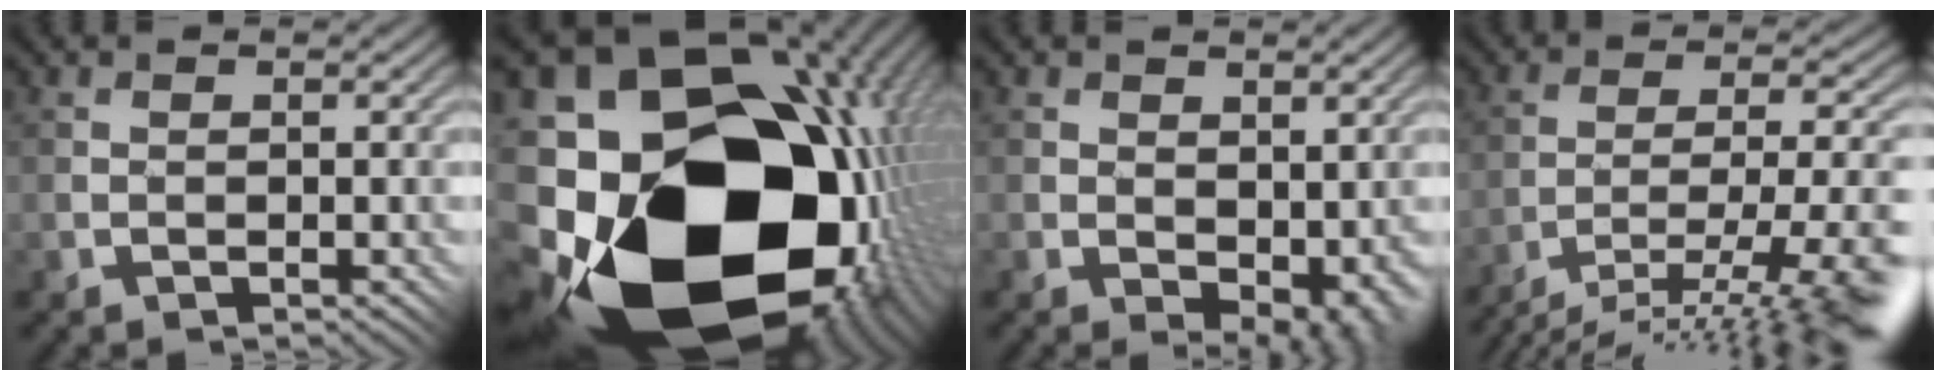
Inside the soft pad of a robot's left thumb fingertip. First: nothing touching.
{"total": 22.9, "force": [-6.1, 16.5, 14.7], "torque": [-0.263, -0.039, -0.094]}
{"total": 3.6, "force": [0.2, 2.3, 2.7], "torque": [-0.051, -0.014, 0.013]}
{"total": 15.3, "force": [-12.2, 1.9, 9.1], "torque": [-0.136, 0.012, -0.184]}